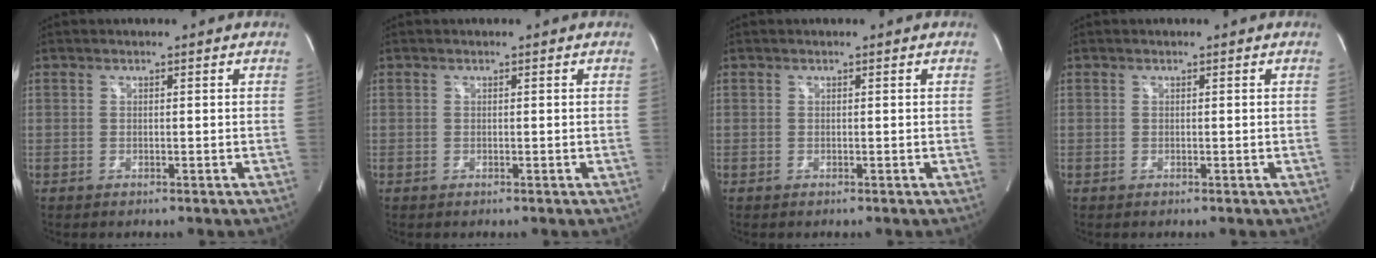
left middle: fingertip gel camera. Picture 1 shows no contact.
{"total": 0.0}
{"total": 0.0}
{"total": 0.0}